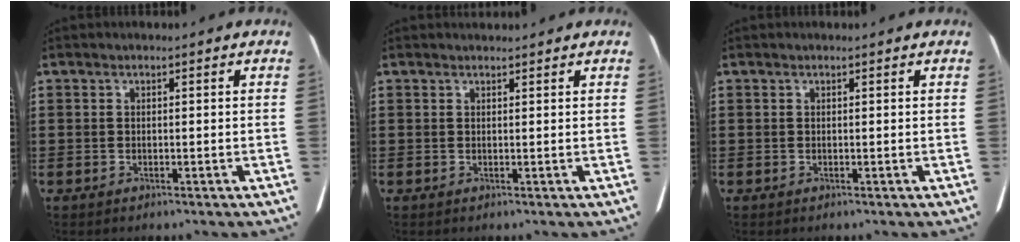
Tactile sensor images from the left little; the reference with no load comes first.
{"total": 0.7, "force": [0.7, 0.1, 0.1], "torque": [0.005, -0.001, 0.012]}
{"total": 0.0}